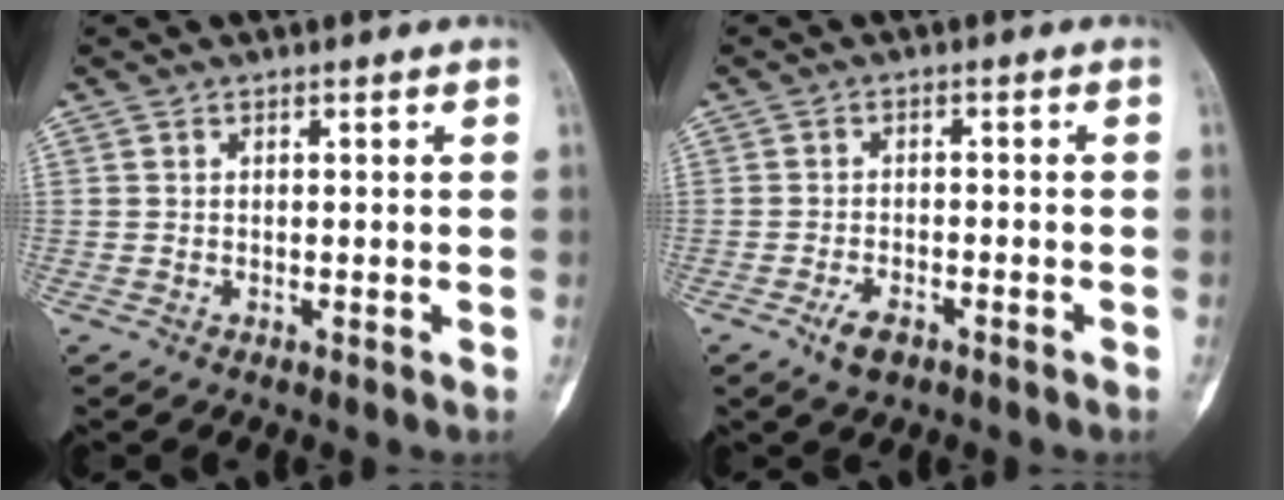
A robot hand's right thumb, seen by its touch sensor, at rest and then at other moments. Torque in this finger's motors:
{"motor_torque": [0.73, 0.40, 0.60, -0.39, 0.13]}